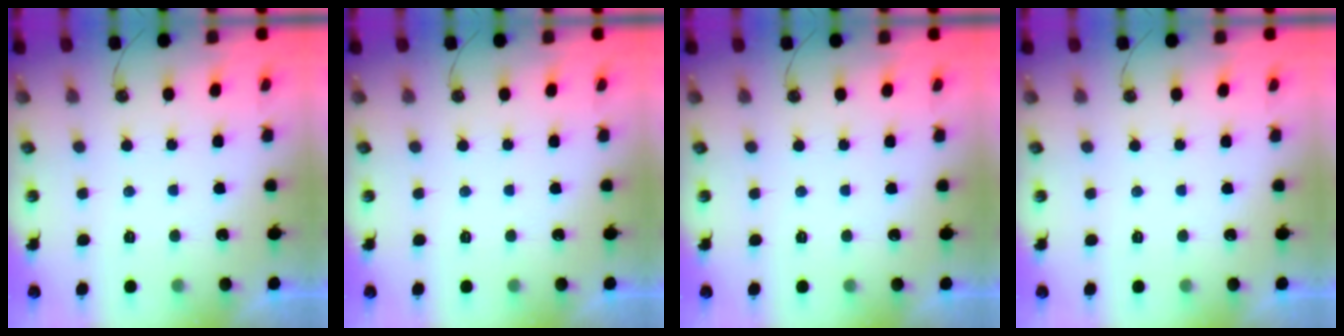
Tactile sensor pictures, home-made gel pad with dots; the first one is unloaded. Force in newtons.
{"total": 0.0}
{"total": 0.0}
{"total": 0.0}